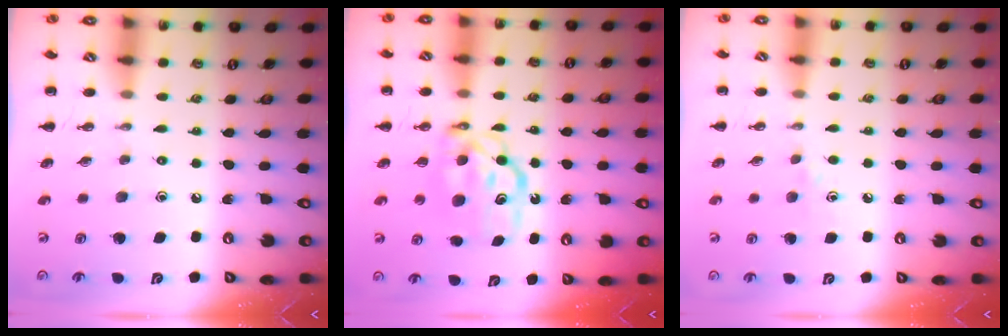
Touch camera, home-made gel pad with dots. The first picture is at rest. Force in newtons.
{"total": 8.3, "press": 8.1, "slide": 1.5}
{"total": 3.0, "press": 2.7, "slide": 1.2}